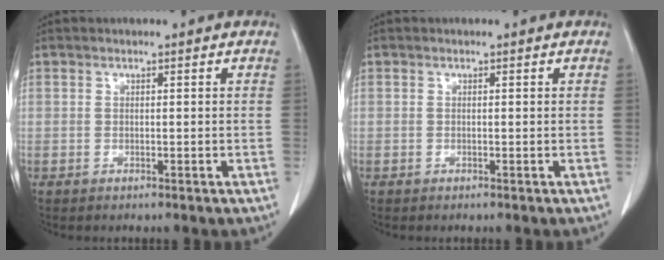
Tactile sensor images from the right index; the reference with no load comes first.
{"total": 0.0}